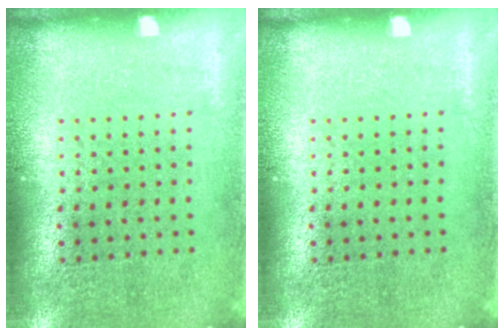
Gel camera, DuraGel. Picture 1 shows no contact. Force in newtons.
{"total": 0.0}